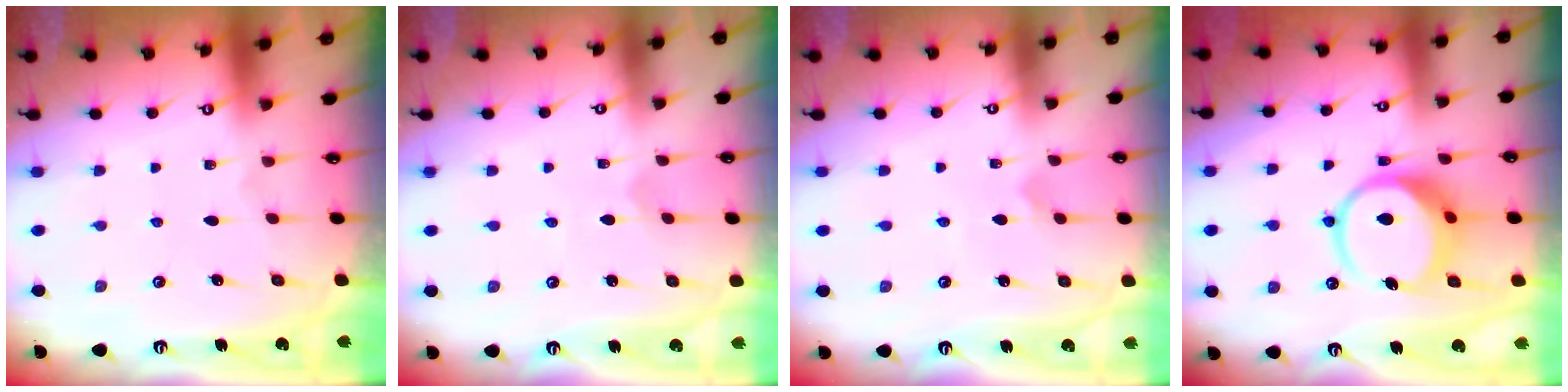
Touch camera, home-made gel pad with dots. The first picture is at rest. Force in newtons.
{"total": 1.8, "press": 1.8, "slide": 0.1}
{"total": 2.3, "press": 2.3, "slide": 0.2}
{"total": 11.9, "press": 11.7, "slide": 1.6}